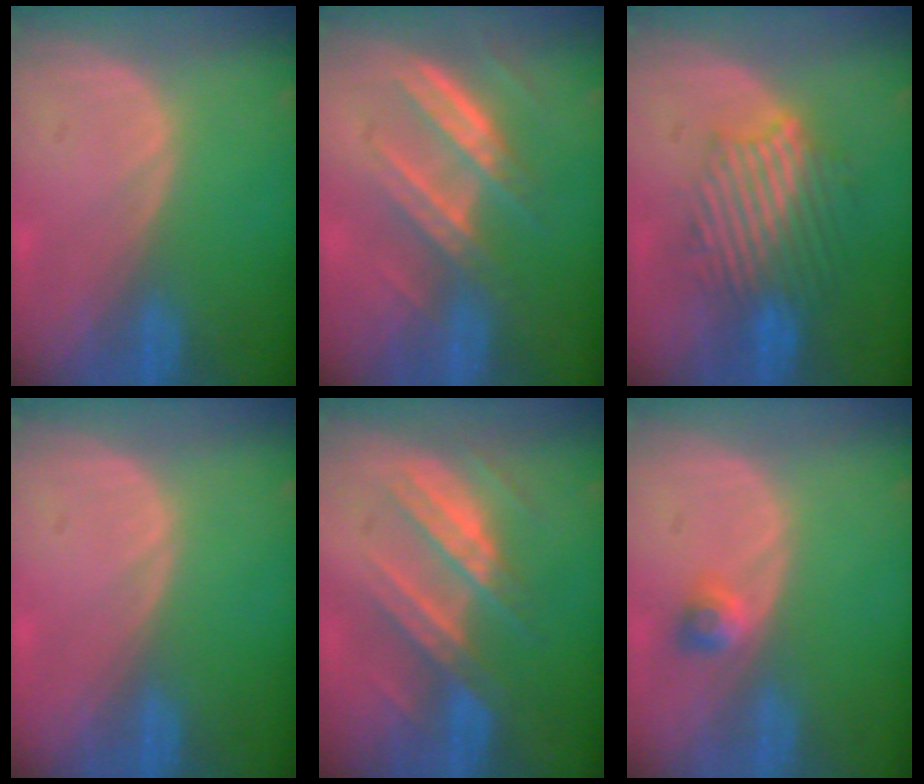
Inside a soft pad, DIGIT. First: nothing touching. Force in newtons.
{"total": 7.7, "press": 6.9, "slide": 3.5}
{"total": 8.9, "press": 8.6, "slide": 2.4}
{"total": 0.0}
{"total": 7.4, "press": 7.4, "slide": 0.4}
{"total": 2.4, "press": 2.1, "slide": 1.2}